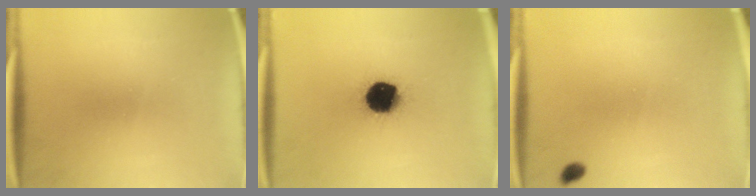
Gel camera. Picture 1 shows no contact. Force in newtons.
{"total": 16.1}
{"total": 1.3}